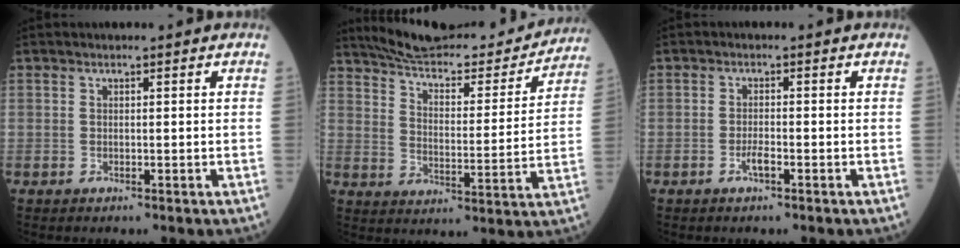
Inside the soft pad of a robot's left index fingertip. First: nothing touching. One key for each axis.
{"total": 21.7, "fx": 20.3, "fy": 3.7, "fz": 6.7, "tx": -0.101, "ty": -0.027, "tz": 0.277}
{"total": 1.9, "fx": -1.0, "fy": 0.3, "fz": 1.5, "tx": -0.032, "ty": 0.001, "tz": -0.019}